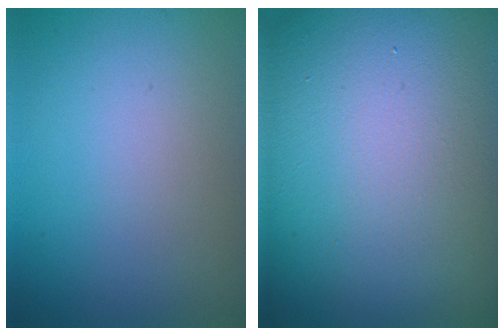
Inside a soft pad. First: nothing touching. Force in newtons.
{"total": 28.7, "press": 28.7, "slide": 0.9}